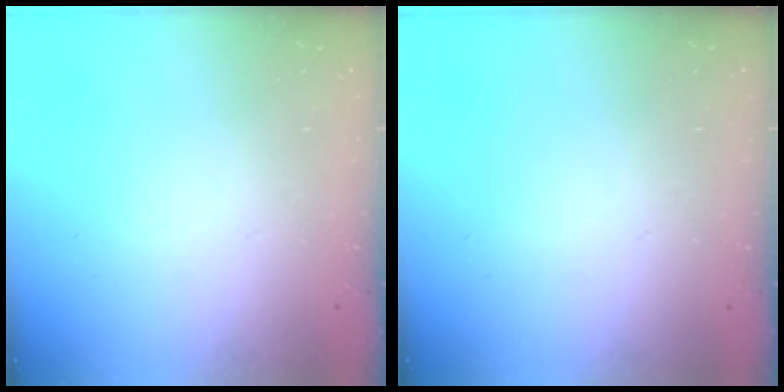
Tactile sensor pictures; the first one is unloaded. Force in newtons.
{"total": 0.0}